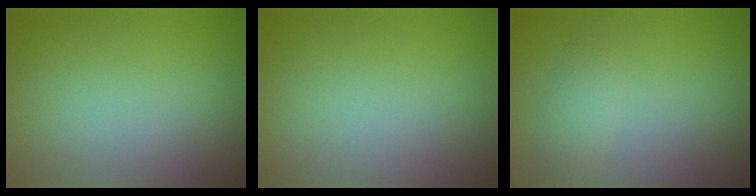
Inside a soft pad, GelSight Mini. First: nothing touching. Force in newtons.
{"total": 0.0}
{"total": 1.5, "press": 1.5, "slide": 0.1}